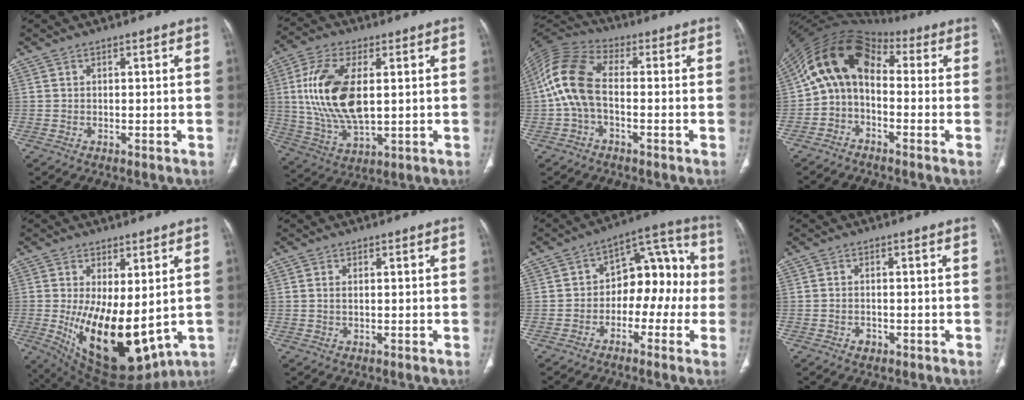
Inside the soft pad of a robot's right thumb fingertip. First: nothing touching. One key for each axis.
{"total": 16.6, "fx": 2.3, "fy": 8.1, "fz": 14.3, "tx": -0.293, "ty": -0.009, "tz": 0.049}
{"total": 11.8, "fx": -1.0, "fy": 6.6, "fz": 9.7, "tx": -0.209, "ty": 0.032, "tz": -0.029}
{"total": 12.1, "fx": 0.0, "fy": 7.9, "fz": 9.1, "tx": -0.155, "ty": 0.057, "tz": -0.018}
{"total": 18.1, "fx": -1.1, "fy": 8.6, "fz": 15.8, "tx": -0.251, "ty": -0.034, "tz": 0.016}
{"total": 0.7, "fx": 0.1, "fy": 0.3, "fz": 0.7, "tx": -0.020, "ty": 0.003, "tz": 0.004}
{"total": 12.6, "fx": -1.9, "fy": 8.2, "fz": 9.4, "tx": -0.080, "ty": 0.056, "tz": -0.041}
{"total": 1.7, "fx": -0.8, "fy": 1.2, "fz": 0.7, "tx": -0.008, "ty": 0.007, "tz": -0.010}